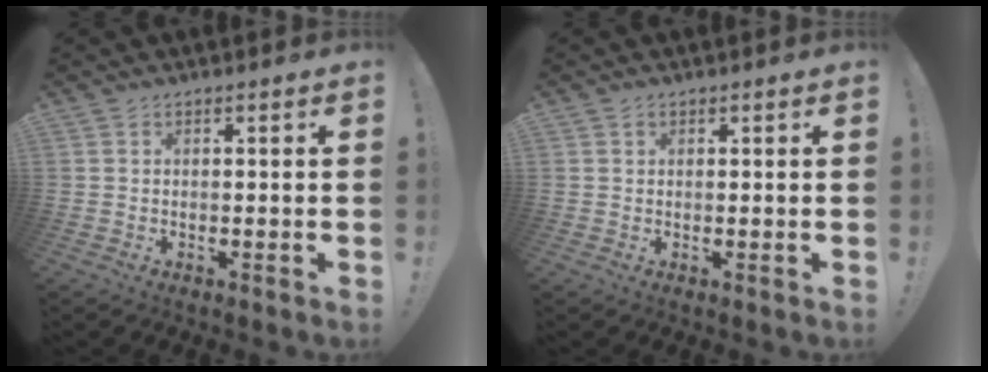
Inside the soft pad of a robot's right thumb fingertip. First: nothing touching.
{"total": 0.8, "force": [0.4, 0.7, 0.2], "torque": [0.004, -0.001, 0.006]}